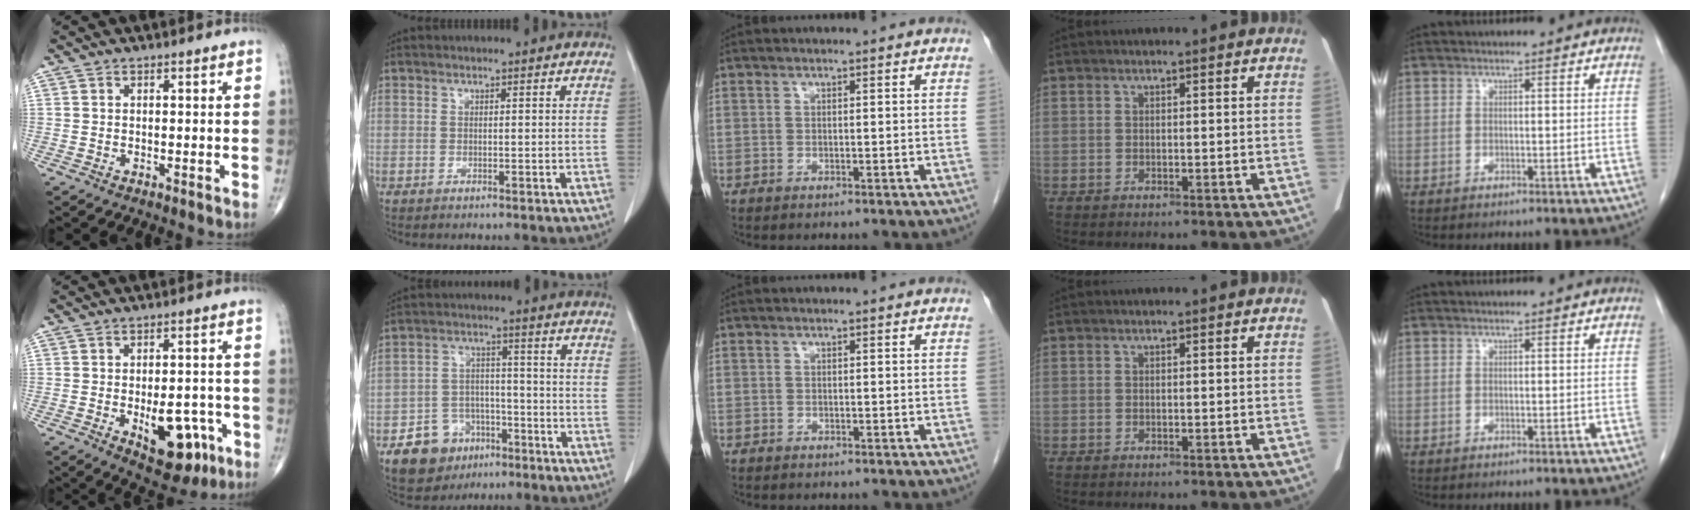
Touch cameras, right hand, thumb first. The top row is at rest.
{"thumb": {"total": 11.9, "force": [-4.3, 6.2, 9.2], "torque": [-0.096, 0.018, -0.047]}, "index": {"total": 8.8, "force": [-4.9, 6.7, 2.8], "torque": [-0.052, 0.017, -0.075]}, "middle": {"total": 0.7, "force": [-0.5, 0.4, 0.1], "torque": [-0.007, 0.003, -0.009]}}